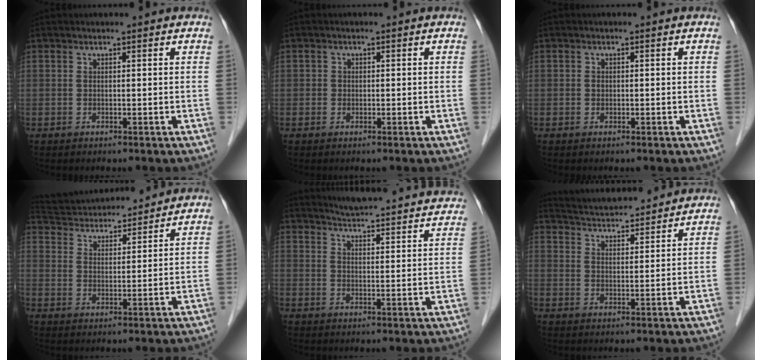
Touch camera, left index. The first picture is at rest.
{"total": 1.0, "force": [-0.3, 1.0, 0.1], "torque": [0.003, 0.001, -0.006]}
{"total": 0.7, "force": [-0.3, 0.6, 0.2], "torque": [-0.005, 0.002, -0.004]}
{"total": 14.3, "force": [13.5, 2.7, 3.9], "torque": [-0.076, 0.033, 0.221]}
{"total": 21.5, "force": [20.5, 1.9, 6.2], "torque": [-0.086, -0.036, 0.250]}
{"total": 12.4, "force": [11.8, 1.5, 3.5], "torque": [-0.065, 0.021, 0.178]}